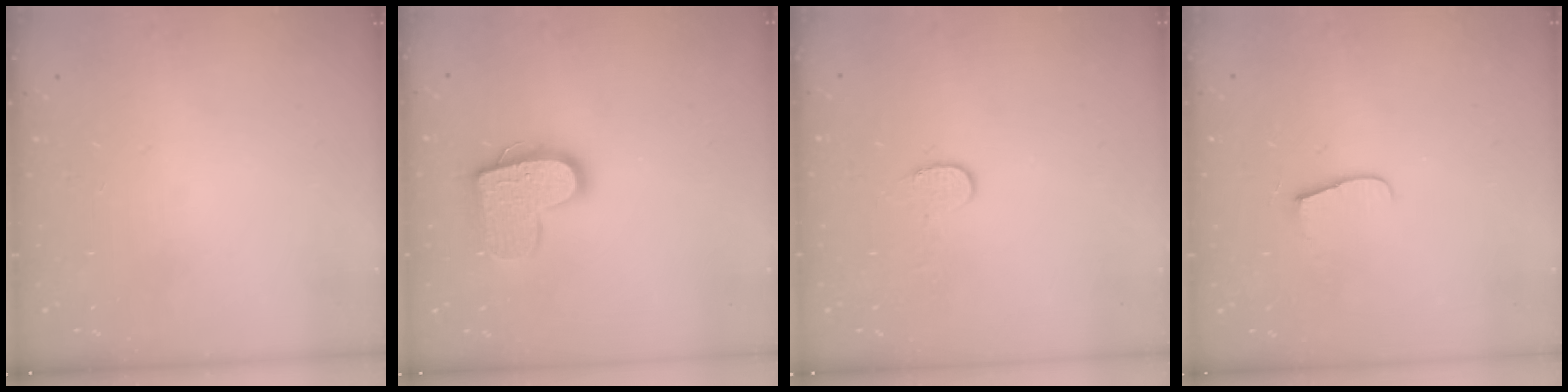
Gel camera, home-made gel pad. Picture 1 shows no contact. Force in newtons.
{"total": 14.5, "press": 14.5, "slide": 0.8}
{"total": 6.2, "press": 6.1, "slide": 0.6}
{"total": 6.5, "press": 6.5, "slide": 0.7}